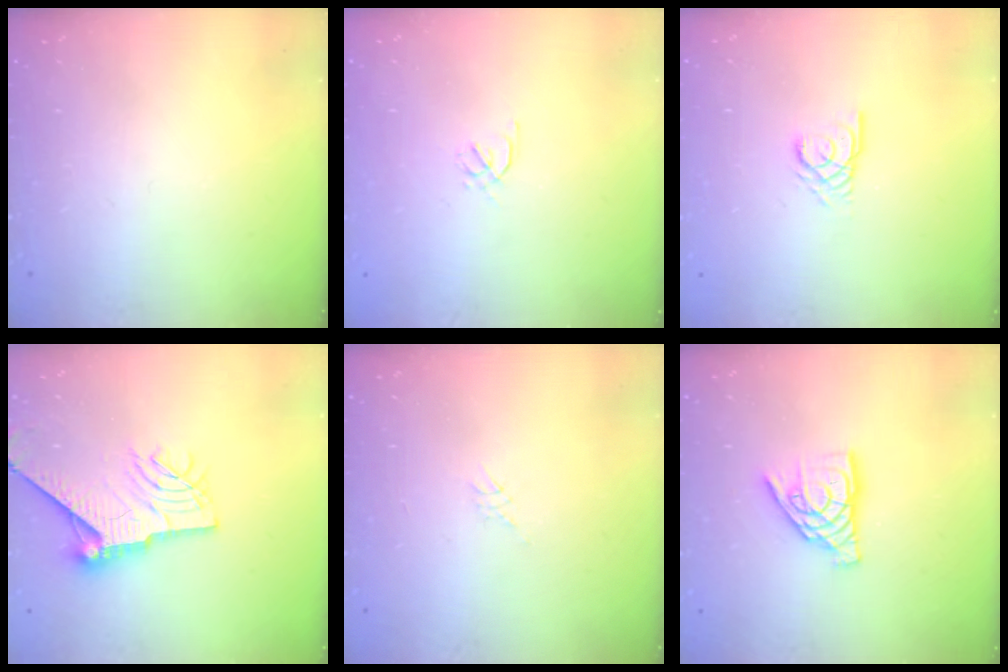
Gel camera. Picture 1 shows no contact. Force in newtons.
{"total": 1.7, "press": 1.6, "slide": 0.5}
{"total": 2.7, "press": 2.7, "slide": 0.2}
{"total": 14.0, "press": 13.9, "slide": 0.9}
{"total": 2.6, "press": 2.6, "slide": 0.2}
{"total": 10.8, "press": 10.8, "slide": 0.8}